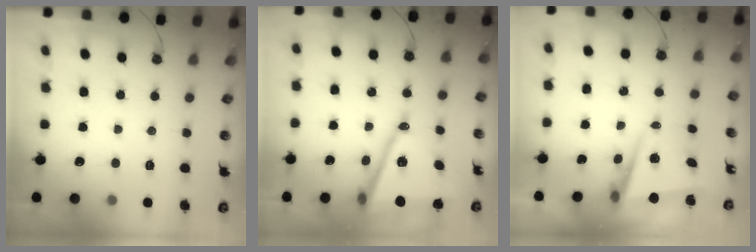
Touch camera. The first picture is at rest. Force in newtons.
{"total": 15.8, "press": 15.3, "slide": 3.9}
{"total": 6.7, "press": 6.4, "slide": 1.7}